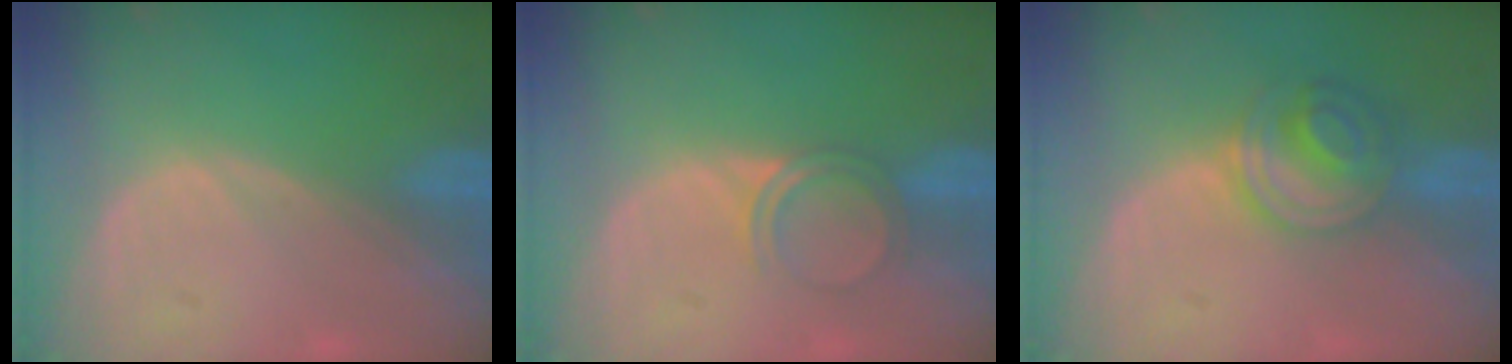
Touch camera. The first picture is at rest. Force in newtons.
{"total": 3.2, "press": 2.9, "slide": 1.2}
{"total": 6.1, "press": 5.4, "slide": 2.8}